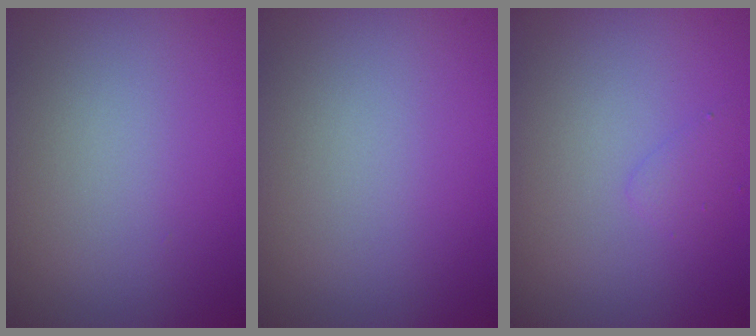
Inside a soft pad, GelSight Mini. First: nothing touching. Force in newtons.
{"total": 0.0}
{"total": 1.0, "press": 1.0, "slide": 0.1}